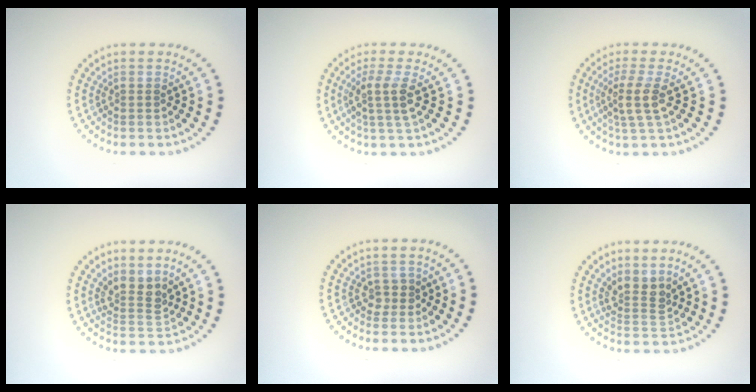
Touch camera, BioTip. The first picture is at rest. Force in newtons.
{"total": 2.7, "press": 2.1, "slide": 1.7}
{"total": 2.9, "press": 2.3, "slide": 1.8}
{"total": 2.6, "press": 2.0, "slide": 1.6}
{"total": 1.4, "press": 1.1, "slide": 0.9}
{"total": 2.6, "press": 2.0, "slide": 1.6}